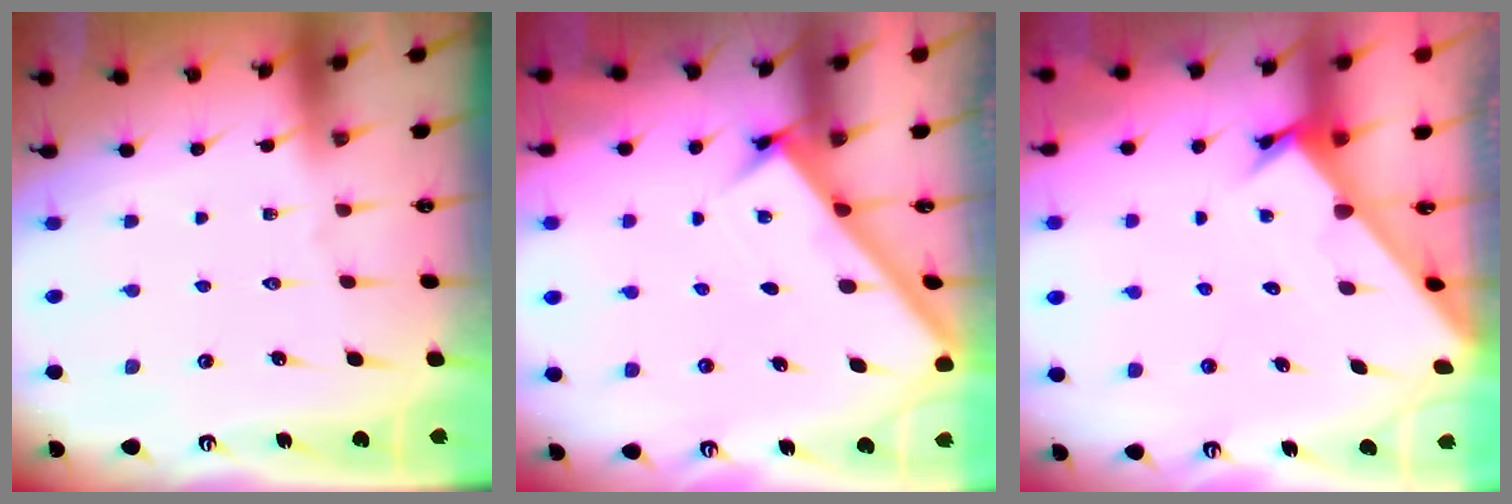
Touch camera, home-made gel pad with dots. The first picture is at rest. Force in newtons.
{"total": 2.7, "press": 2.6, "slide": 0.3}
{"total": 2.2, "press": 2.2, "slide": 0.1}